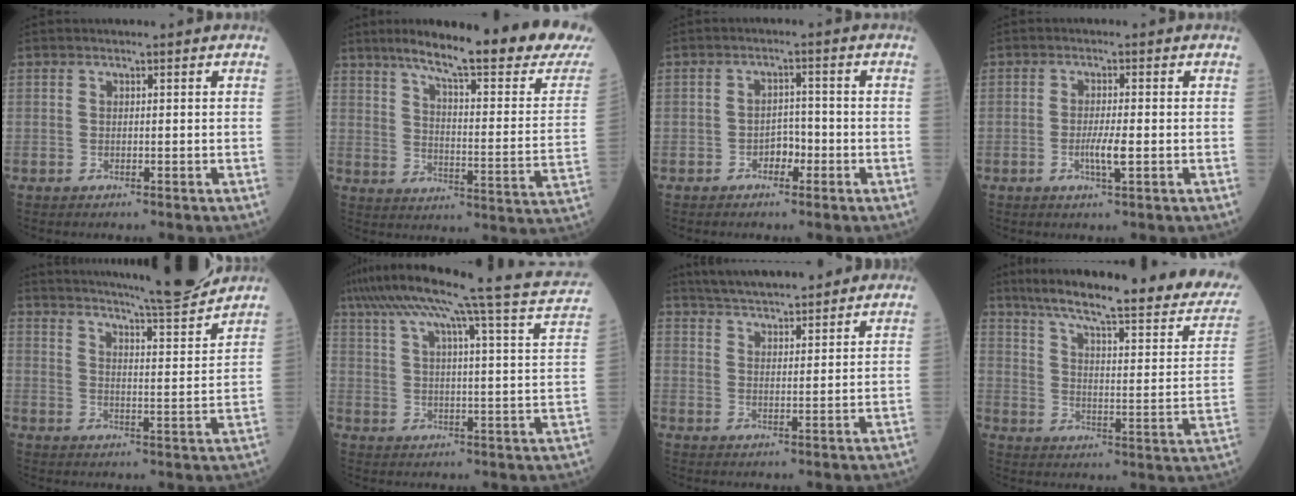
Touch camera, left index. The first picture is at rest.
{"total": 25.4, "force": [20.9, 1.1, 14.4], "torque": [-0.209, -0.063, 0.273]}
{"total": 2.6, "force": [-1.4, 1.6, 1.6], "torque": [-0.019, 0.008, -0.026]}
{"total": 3.2, "force": [-0.8, 0.1, 3.1], "torque": [-0.062, -0.005, -0.013]}
{"total": 16.5, "force": [15.2, -0.2, 6.4], "torque": [-0.105, -0.030, 0.208]}
{"total": 26.0, "force": [21.0, 0.9, 15.4], "torque": [-0.253, 0.005, 0.271]}
{"total": 15.2, "force": [13.6, 2.4, 6.4], "torque": [-0.100, 0.027, 0.200]}
{"total": 28.6, "force": [24.0, 2.5, 15.2], "torque": [-0.230, -0.055, 0.314]}